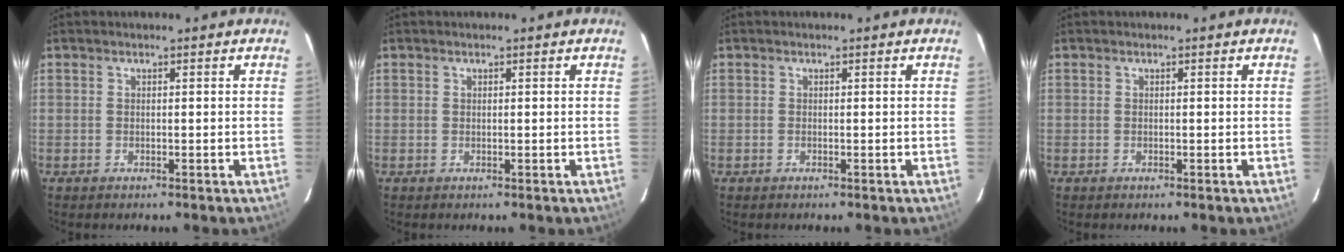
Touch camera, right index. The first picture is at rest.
{"total": 0.0}
{"total": 0.0}
{"total": 0.0}